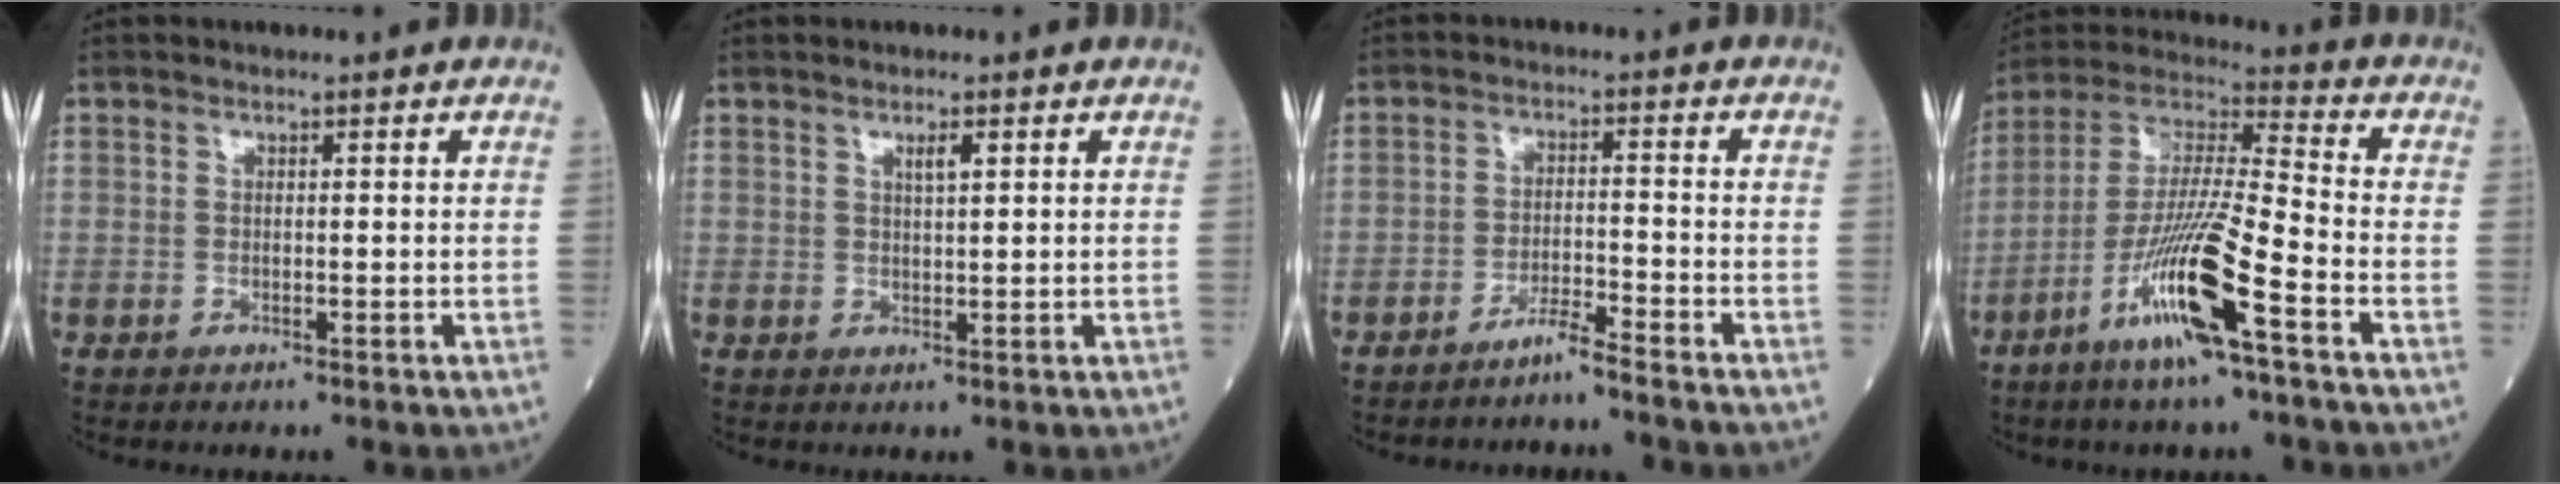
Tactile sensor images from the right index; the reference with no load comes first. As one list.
[{"total": 1.8, "force": [1.1, 0.2, 1.4], "torque": [-0.020, -0.002, 0.018]}, {"total": 3.3, "force": [-3.0, -0.7, 1.2], "torque": [-0.018, -0.007, -0.059]}, {"total": 15.1, "force": [-7.2, 0.3, 13.2], "torque": [-0.269, -0.016, -0.139]}]